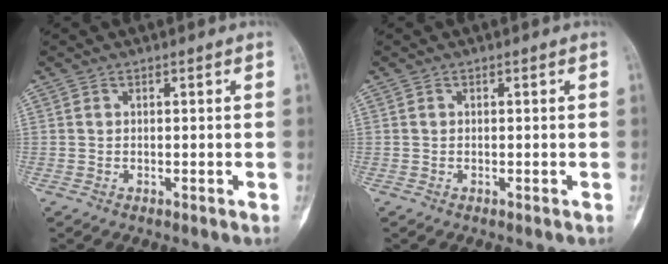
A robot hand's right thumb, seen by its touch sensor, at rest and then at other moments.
{"total": 0.0}